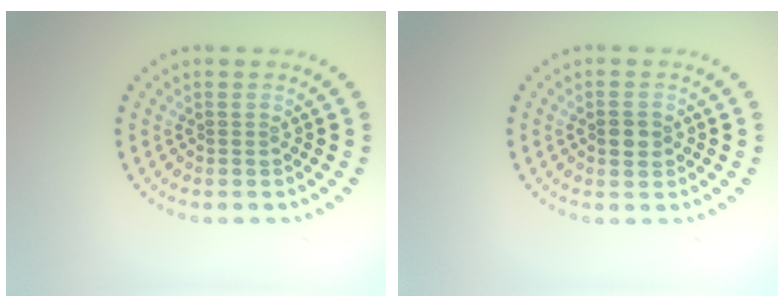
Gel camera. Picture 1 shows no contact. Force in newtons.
{"total": 2.2, "press": 2.2, "slide": 0.0}